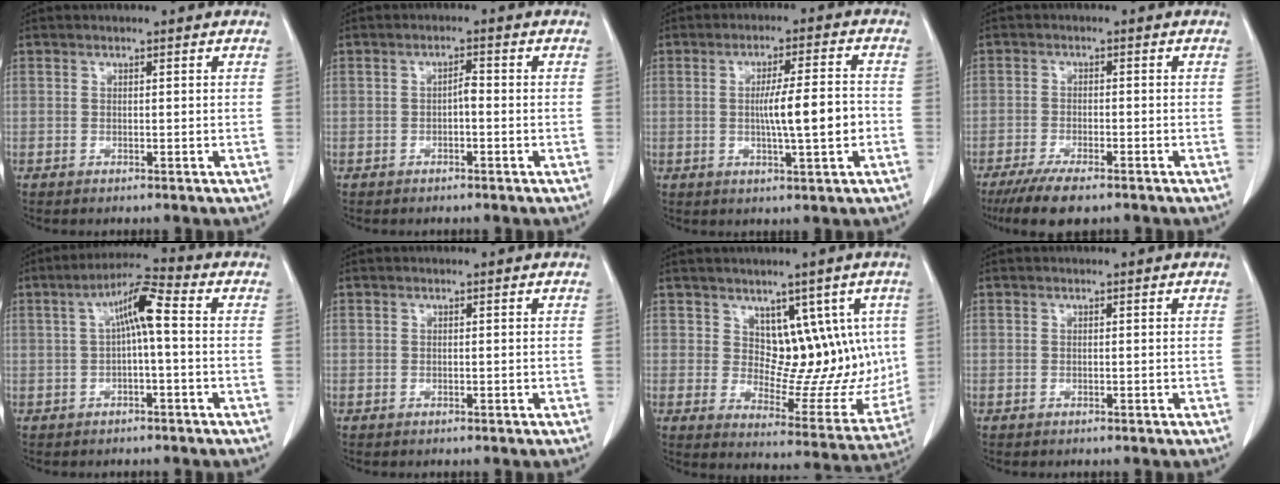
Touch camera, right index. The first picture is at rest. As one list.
[{"total": 1.6, "force": [-0.4, 0.5, 1.5], "torque": [-0.022, 0.004, -0.008]}, {"total": 7.8, "force": [-1.0, 0.3, 7.7], "torque": [-0.126, 0.002, -0.016]}, {"total": 7.0, "force": [-5.3, 1.7, 4.3], "torque": [-0.072, -0.014, -0.087]}, {"total": 6.5, "force": [0.5, 0.8, 6.4], "torque": [-0.112, 0.025, 0.008]}, {"total": 0.0}, {"total": 11.9, "force": [3.8, 7.0, 8.9], "torque": [-0.090, 0.007, 0.071]}, {"total": 0.0}]